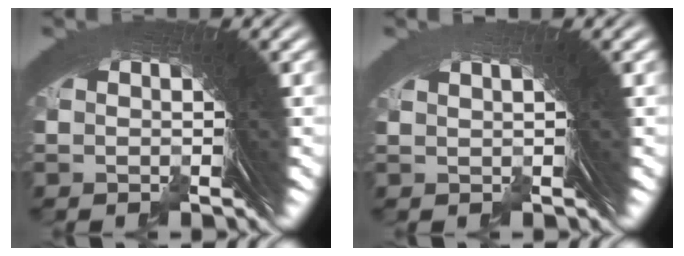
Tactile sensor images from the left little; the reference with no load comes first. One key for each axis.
{"total": 0.9, "fx": 0.7, "fy": -0.5, "fz": 0.0, "tx": 0.011, "ty": 0.008, "tz": 0.014}